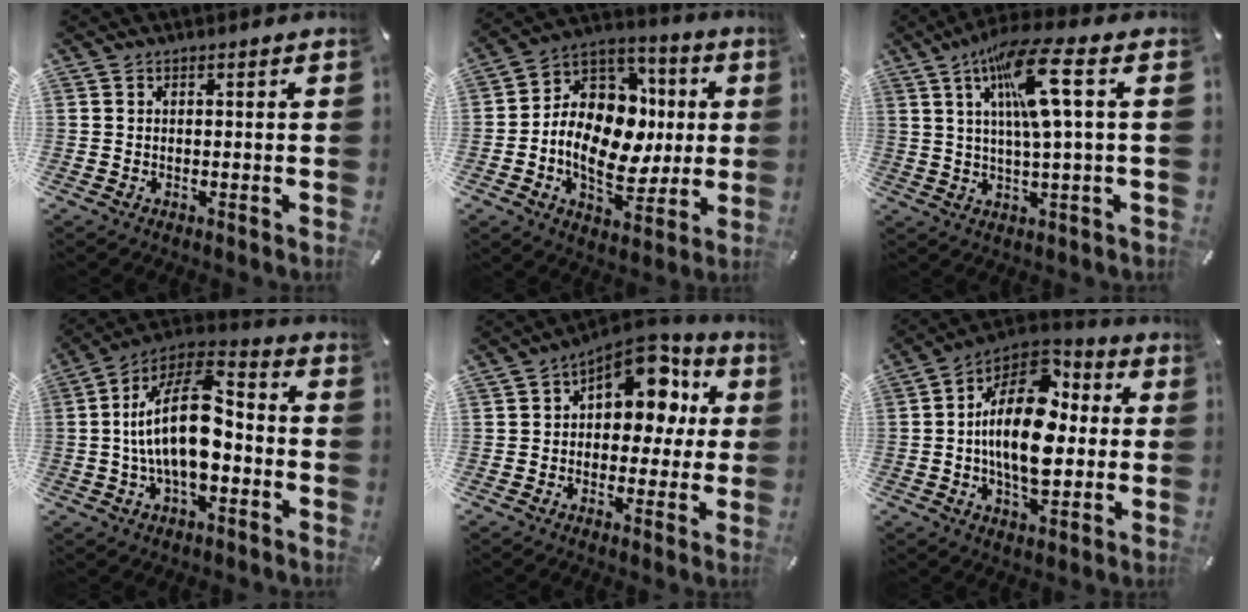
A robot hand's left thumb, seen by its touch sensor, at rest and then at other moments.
{"total": 17.1, "force": [-0.9, 13.5, 10.5], "torque": [-0.192, -0.009, -0.011]}
{"total": 14.0, "force": [5.0, 1.9, 12.9], "torque": [-0.246, -0.003, 0.080]}
{"total": 18.9, "force": [-1.7, 10.0, 16.0], "torque": [-0.311, 0.004, -0.034]}
{"total": 12.6, "force": [5.2, 8.5, 7.6], "torque": [-0.101, -0.036, 0.093]}
{"total": 19.4, "force": [0.9, 11.8, 15.4], "torque": [-0.277, -0.010, 0.011]}